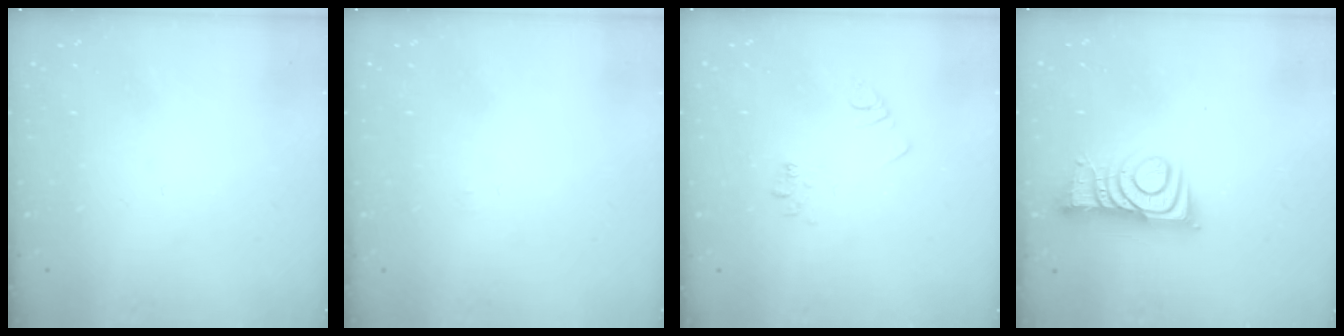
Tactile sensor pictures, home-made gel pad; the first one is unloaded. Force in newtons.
{"total": 3.5, "press": 3.5, "slide": 0.4}
{"total": 3.6, "press": 3.6, "slide": 0.6}
{"total": 10.0, "press": 9.9, "slide": 1.0}